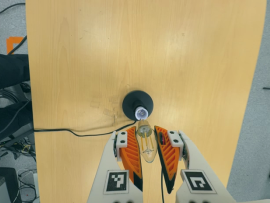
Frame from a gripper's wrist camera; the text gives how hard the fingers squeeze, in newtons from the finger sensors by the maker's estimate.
{"total": 21.0, "left": 23.2, "right": 18.8}